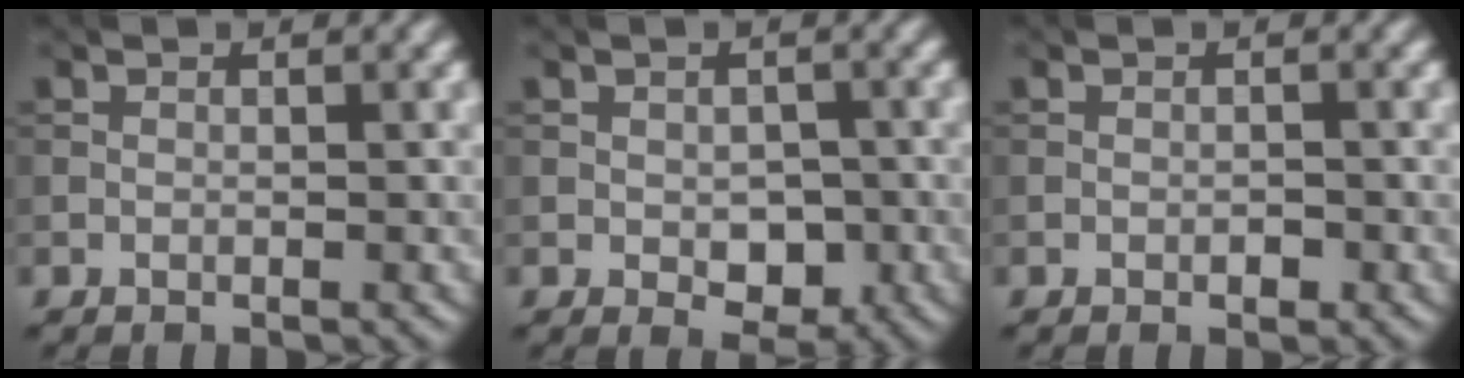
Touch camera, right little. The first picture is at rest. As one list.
[{"total": 2.9, "force": [-0.6, 1.9, 2.1], "torque": [-0.030, -0.008, -0.006]}, {"total": 0.8, "force": [-0.3, 0.4, 0.6], "torque": [-0.008, 0.001, -0.004]}]